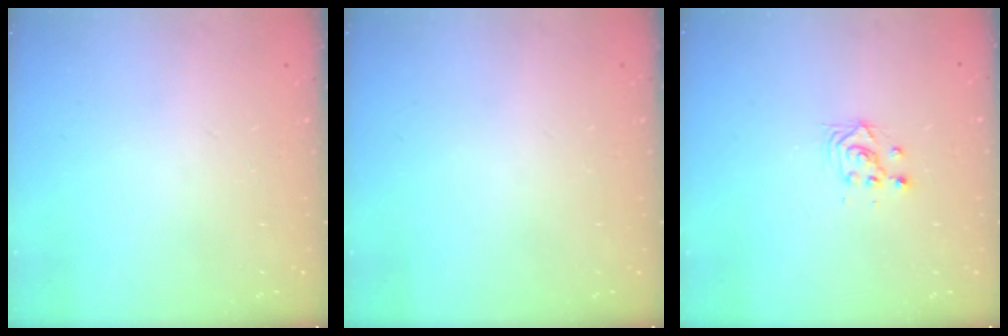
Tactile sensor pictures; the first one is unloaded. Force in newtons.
{"total": 0.0}
{"total": 2.8, "press": 2.8, "slide": 0.2}